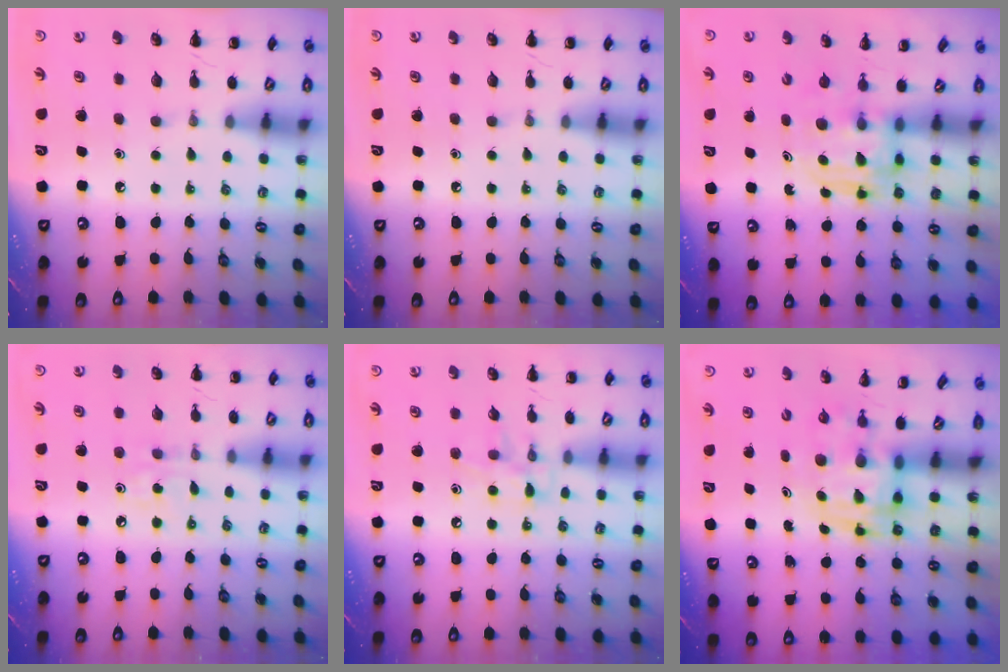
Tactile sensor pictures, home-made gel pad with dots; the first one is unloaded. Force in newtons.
{"total": 0.0}
{"total": 3.6, "press": 3.6, "slide": 0.3}
{"total": 2.8, "press": 2.7, "slide": 0.9}
{"total": 7.9, "press": 7.9, "slide": 0.5}
{"total": 3.5, "press": 3.5, "slide": 0.6}